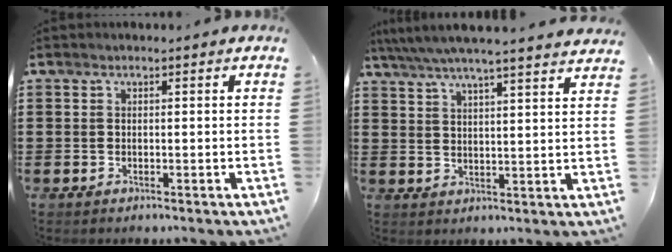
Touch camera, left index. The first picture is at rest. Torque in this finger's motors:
{"motor_torque": [2.14, 0.00, 0.58, 0.15]}